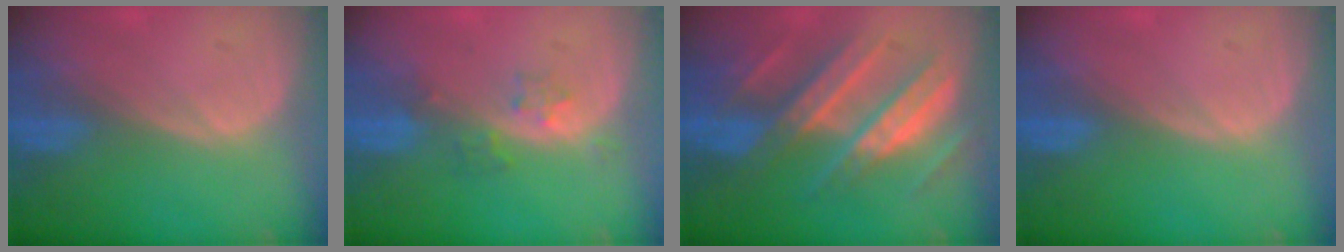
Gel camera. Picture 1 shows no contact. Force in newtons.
{"total": 2.6, "press": 2.6, "slide": 0.2}
{"total": 10.8, "press": 10.7, "slide": 1.1}
{"total": 0.0}